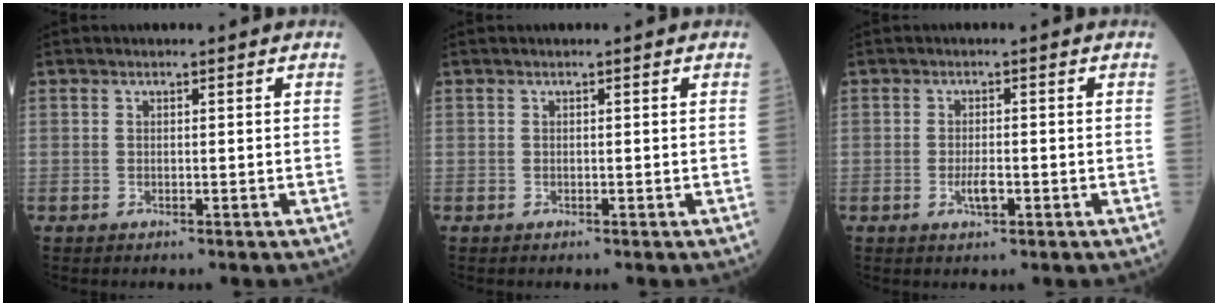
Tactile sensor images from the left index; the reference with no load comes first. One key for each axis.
{"total": 0.0}
{"total": 2.1, "fx": -0.7, "fy": 0.5, "fz": 2.0, "tx": -0.036, "ty": -0.002, "tz": -0.011}